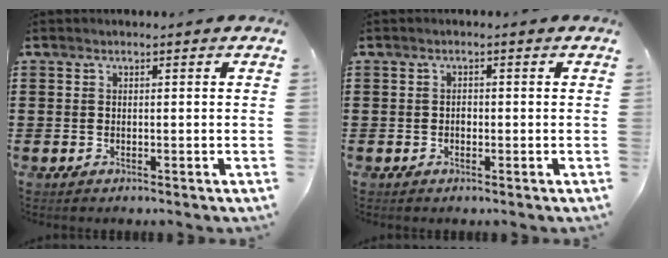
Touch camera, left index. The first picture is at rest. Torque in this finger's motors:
{"motor_torque": [2.14, 0.00, 0.00, 0.02]}